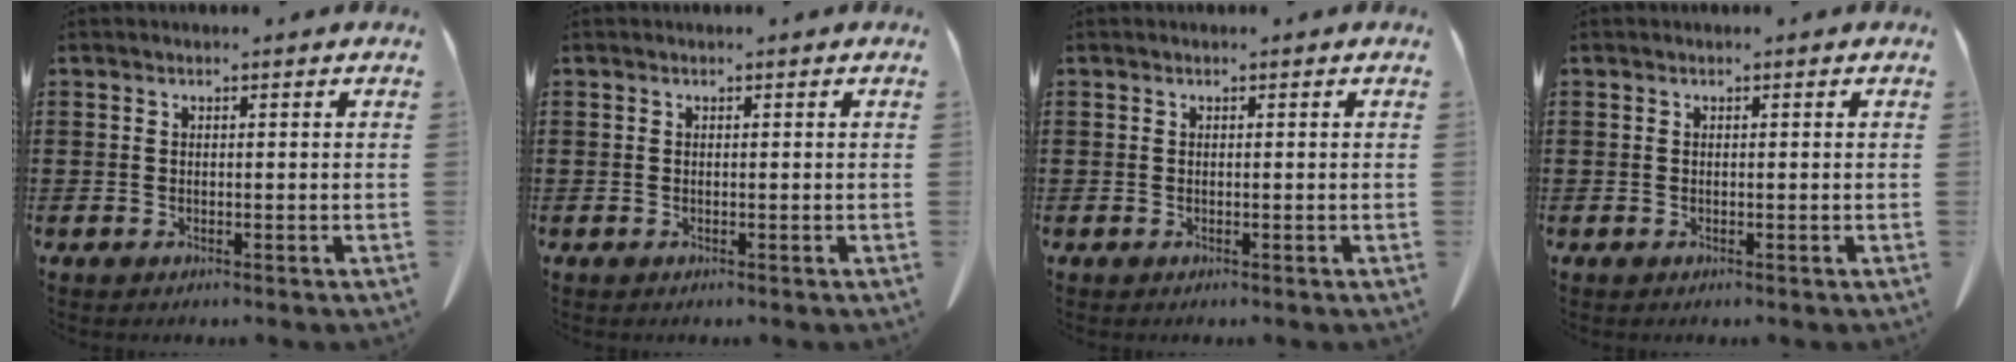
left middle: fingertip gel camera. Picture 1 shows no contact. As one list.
[{"total": 0.0}, {"total": 0.0}, {"total": 0.0}]